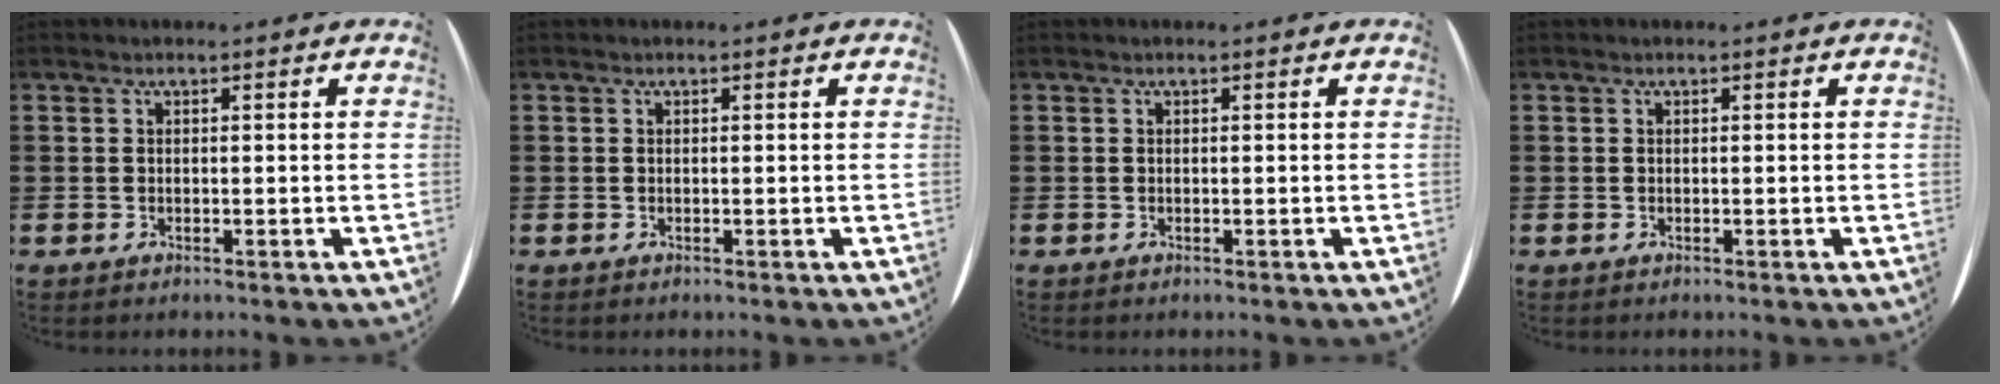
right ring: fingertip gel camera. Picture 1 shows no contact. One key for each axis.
{"total": 0.0}
{"total": 0.0}
{"total": 0.0}